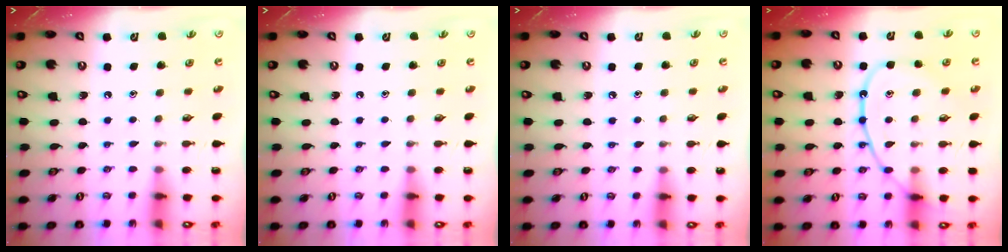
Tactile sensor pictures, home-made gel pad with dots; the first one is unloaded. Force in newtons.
{"total": 0.0}
{"total": 4.7, "press": 4.6, "slide": 0.6}
{"total": 13.9, "press": 13.9, "slide": 1.3}